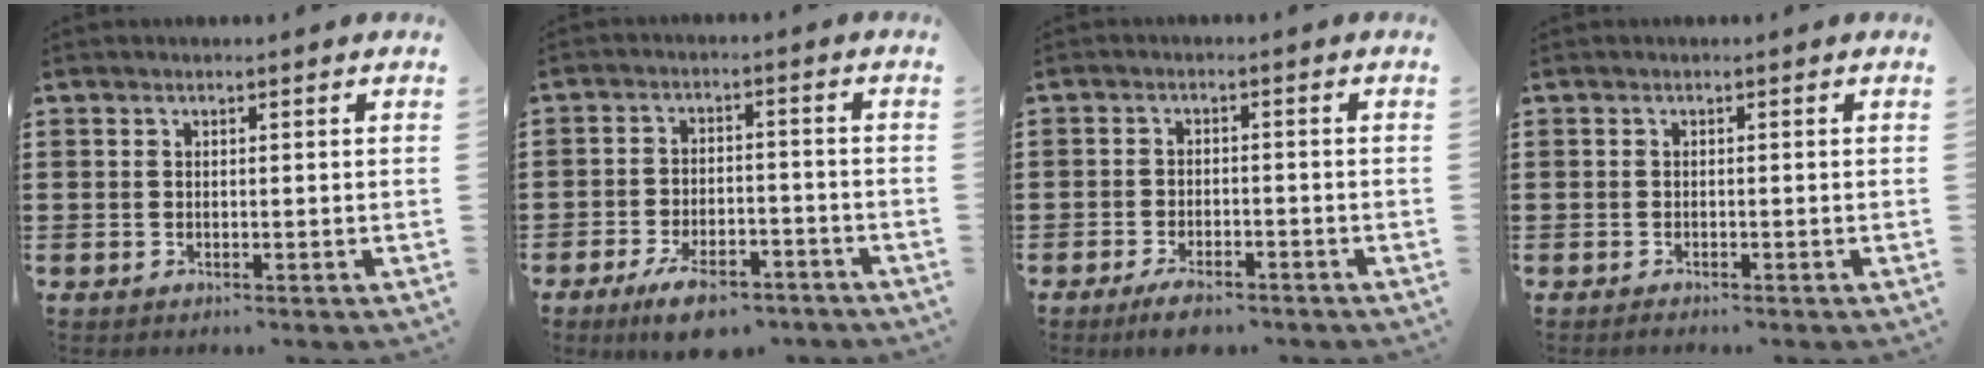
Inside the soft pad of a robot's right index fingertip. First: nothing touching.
{"total": 6.3, "force": [-4.8, 2.0, 3.5], "torque": [-0.065, 0.011, -0.087]}
{"total": 3.1, "force": [-2.8, 0.6, 1.2], "torque": [-0.022, 0.008, -0.055]}
{"total": 0.6, "force": [-0.6, 0.1, -0.1], "torque": [0.000, 0.000, -0.012]}